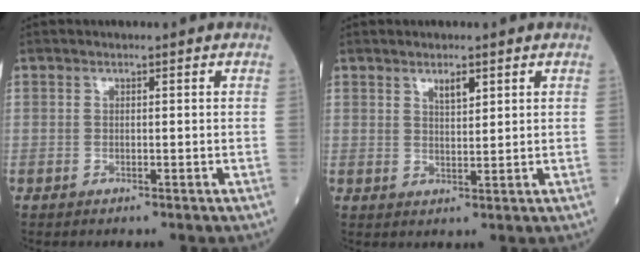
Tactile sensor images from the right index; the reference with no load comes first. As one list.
[{"total": 2.4, "force": [1.6, 0.6, 1.7], "torque": [-0.034, -0.003, 0.030]}]